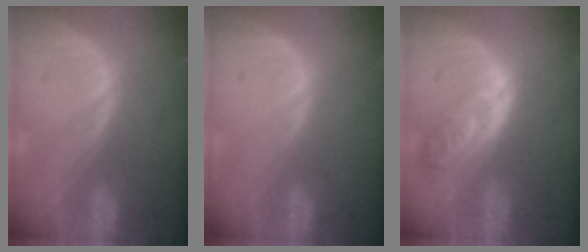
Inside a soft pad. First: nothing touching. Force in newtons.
{"total": 0.0}
{"total": 5.8, "press": 5.3, "slide": 2.3}